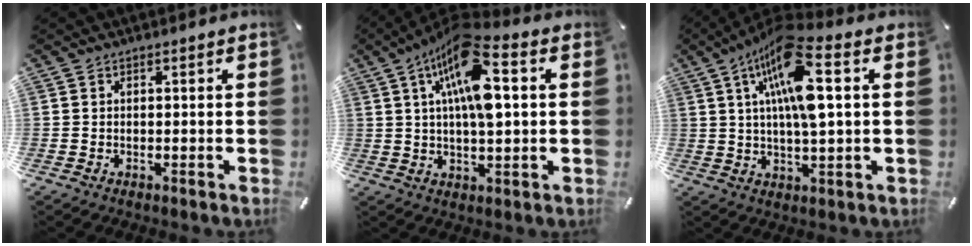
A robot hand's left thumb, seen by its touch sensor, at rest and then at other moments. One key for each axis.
{"total": 15.3, "fx": 5.0, "fy": 6.0, "fz": 13.2, "tx": -0.260, "ty": -0.011, "tz": 0.080}
{"total": 15.8, "fx": 5.1, "fy": 4.7, "fz": 14.2, "tx": -0.279, "ty": -0.011, "tz": 0.079}